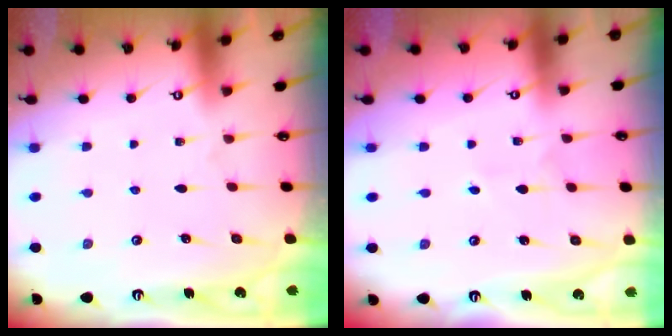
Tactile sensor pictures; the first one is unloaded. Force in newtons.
{"total": 1.8, "press": 1.8, "slide": 0.2}